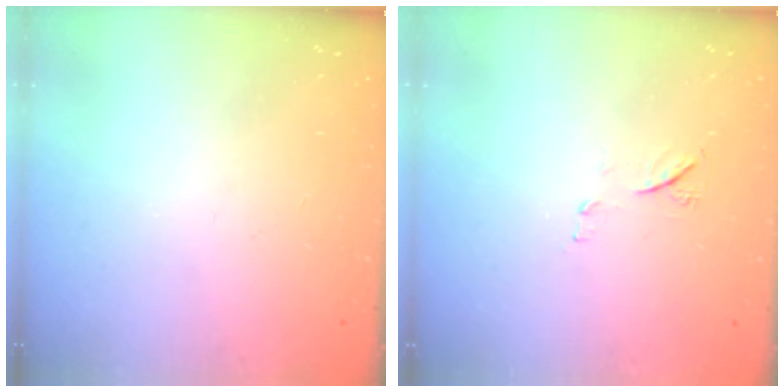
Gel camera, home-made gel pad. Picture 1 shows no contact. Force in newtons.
{"total": 5.6, "press": 5.6, "slide": 0.7}